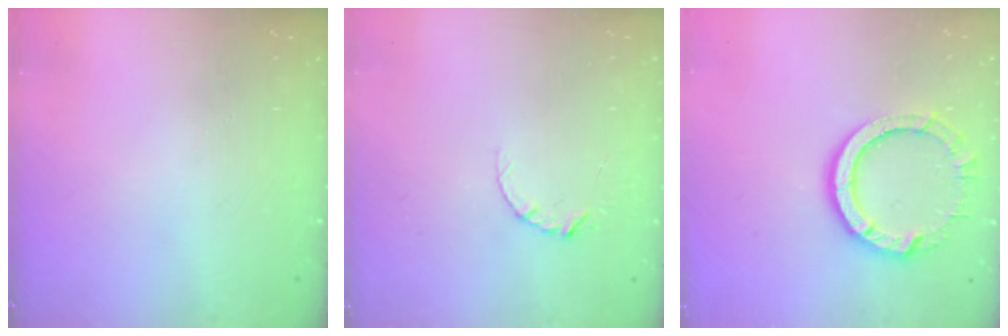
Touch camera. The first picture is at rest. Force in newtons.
{"total": 3.4, "press": 3.4, "slide": 0.4}
{"total": 9.8, "press": 9.8, "slide": 0.4}